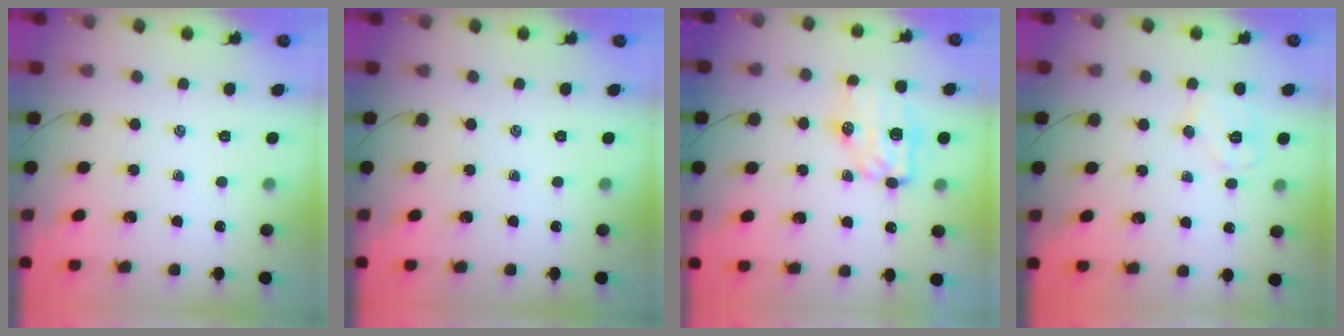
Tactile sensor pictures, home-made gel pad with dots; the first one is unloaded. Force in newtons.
{"total": 0.0}
{"total": 7.8, "press": 7.7, "slide": 1.0}
{"total": 7.3, "press": 7.3, "slide": 0.8}